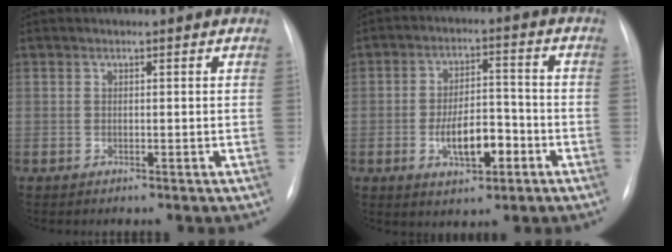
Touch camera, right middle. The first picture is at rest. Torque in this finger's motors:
{"motor_torque": [1.12, -0.93, 0.32, 0.08]}